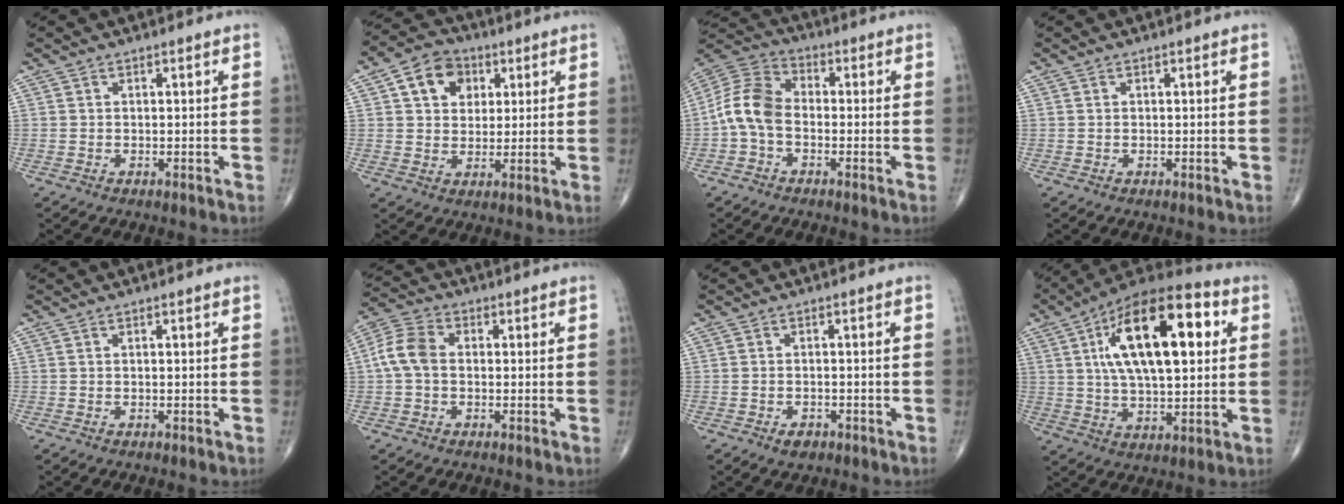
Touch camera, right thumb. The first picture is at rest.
{"total": 9.2, "force": [3.1, 7.2, 4.8], "torque": [-0.049, -0.002, 0.047]}
{"total": 9.6, "force": [-1.8, 6.4, 6.9], "torque": [-0.135, 0.029, -0.051]}
{"total": 0.0}
{"total": 0.0}
{"total": 6.9, "force": [0.0, 4.8, 5.0], "torque": [-0.104, 0.021, -0.010]}
{"total": 2.3, "force": [-1.3, 1.5, 1.2], "torque": [-0.012, 0.005, -0.014]}
{"total": 22.9, "force": [5.8, 10.0, 19.7], "torque": [-0.310, 0.009, 0.086]}